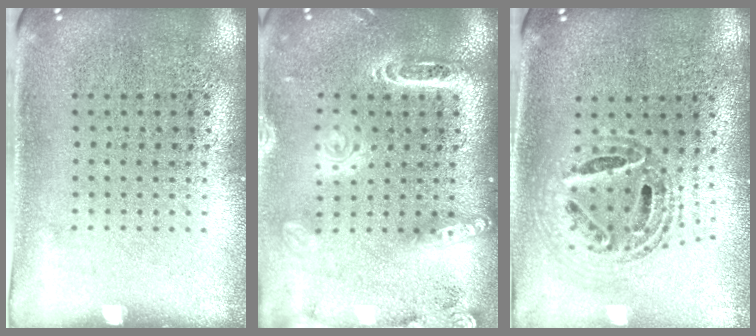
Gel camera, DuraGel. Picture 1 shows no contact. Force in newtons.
{"total": 2.3, "press": 1.9, "slide": 1.3}
{"total": 0.9, "press": 0.8, "slide": 0.2}